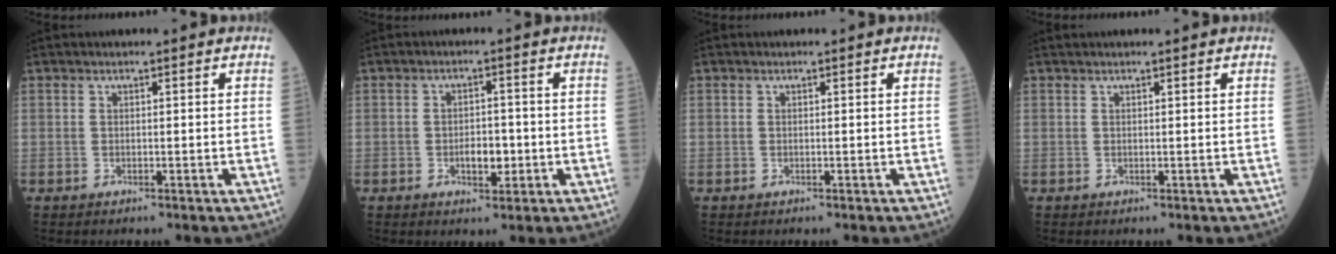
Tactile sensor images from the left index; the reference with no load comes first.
{"total": 3.7, "force": [-0.9, 1.8, 3.0], "torque": [-0.048, 0.003, -0.011]}
{"total": 0.0}
{"total": 1.7, "force": [1.4, -0.1, 0.9], "torque": [-0.009, 0.019, 0.024]}